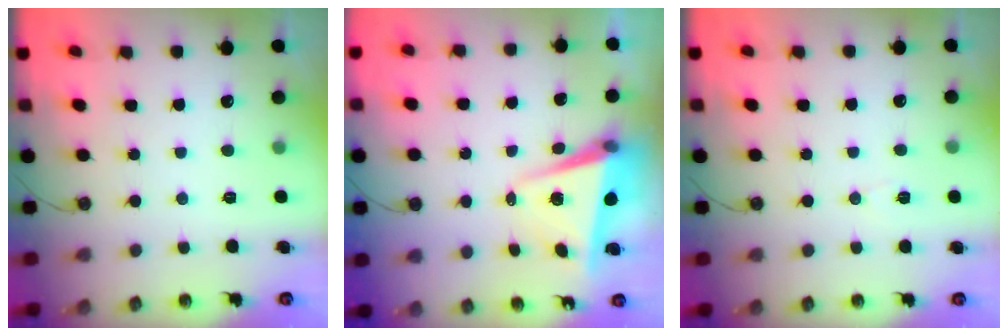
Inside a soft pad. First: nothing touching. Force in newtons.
{"total": 6.1, "press": 6.0, "slide": 1.3}
{"total": 4.7, "press": 4.5, "slide": 1.3}